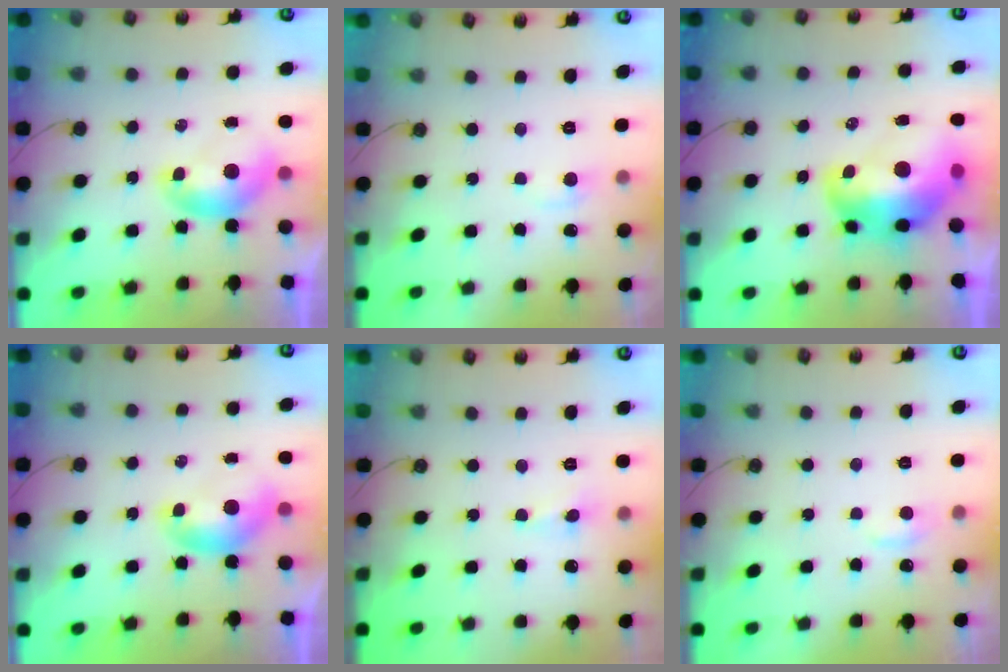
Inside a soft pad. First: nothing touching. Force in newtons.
{"total": 0.9, "press": 0.3, "slide": 0.8}
{"total": 10.7, "press": 10.6, "slide": 1.3}
{"total": 0.0}
{"total": 1.2, "press": 1.1, "slide": 0.6}
{"total": 1.2, "press": 1.0, "slide": 0.7}